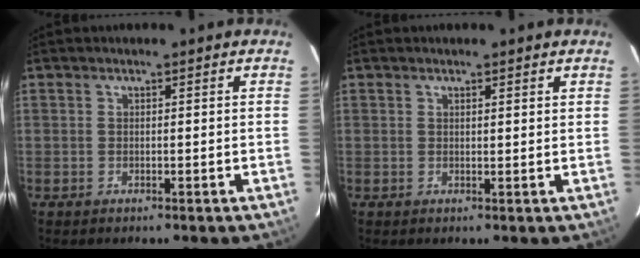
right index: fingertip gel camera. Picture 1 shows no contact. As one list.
[{"total": 0.9, "force": [0.8, 0.2, 0.5], "torque": [-0.010, 0.004, 0.012]}]